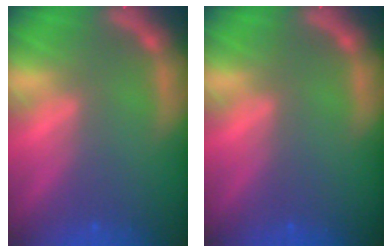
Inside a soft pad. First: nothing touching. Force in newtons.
{"total": 0.0}